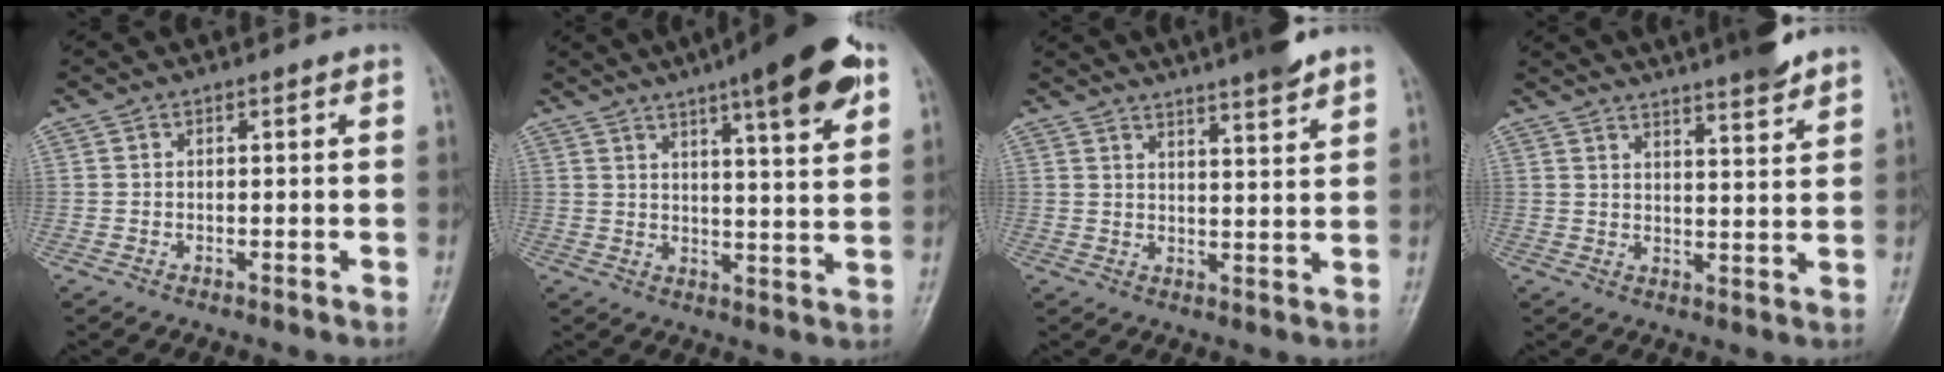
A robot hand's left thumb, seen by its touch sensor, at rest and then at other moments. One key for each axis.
{"total": 15.0, "fx": 8.2, "fy": 2.8, "fz": 12.2, "tx": -0.156, "ty": -0.025, "tz": 0.116}
{"total": 11.9, "fx": 10.0, "fy": 1.5, "fz": 6.3, "tx": -0.079, "ty": -0.031, "tz": 0.134}
{"total": 12.9, "fx": 11.0, "fy": 1.6, "fz": 6.5, "tx": -0.080, "ty": -0.041, "tz": 0.150}